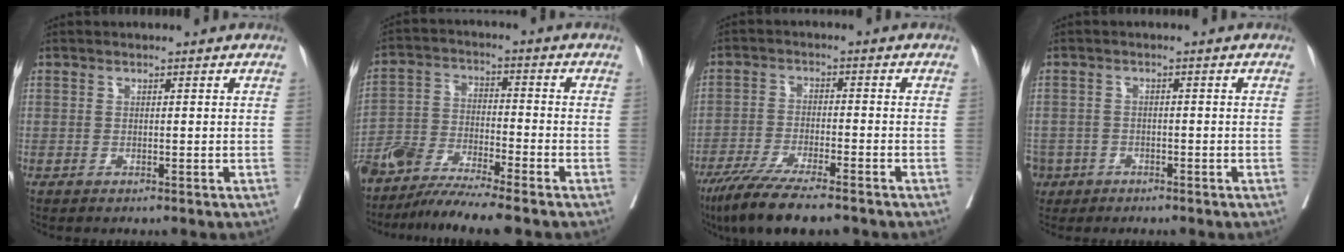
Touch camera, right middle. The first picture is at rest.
{"total": 8.4, "force": [-7.5, -0.4, 3.6], "torque": [-0.075, -0.014, -0.146]}
{"total": 11.1, "force": [-8.8, 1.2, 6.7], "torque": [-0.114, -0.028, -0.144]}
{"total": 6.3, "force": [-3.8, 5.0, 1.1], "torque": [-0.040, 0.001, -0.063]}